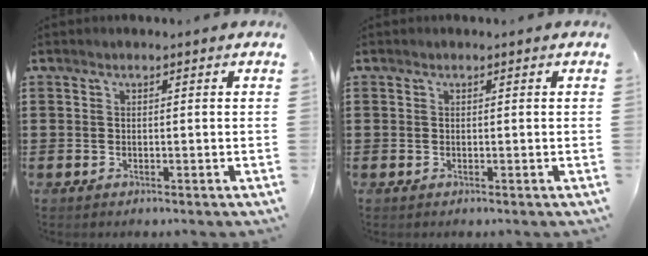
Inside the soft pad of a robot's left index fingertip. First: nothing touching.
{"total": 0.0}